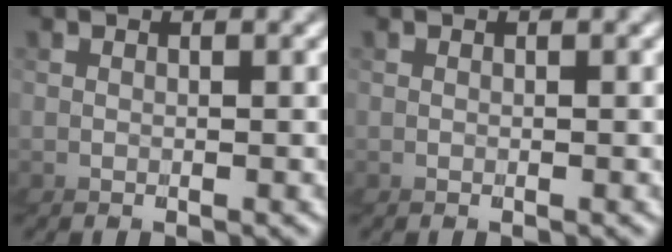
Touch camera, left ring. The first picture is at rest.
{"total": 0.0}